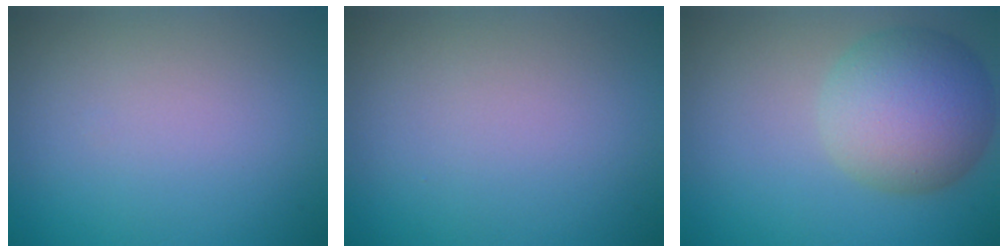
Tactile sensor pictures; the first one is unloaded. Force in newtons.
{"total": 0.0}
{"total": 7.9, "press": 7.9, "slide": 0.6}